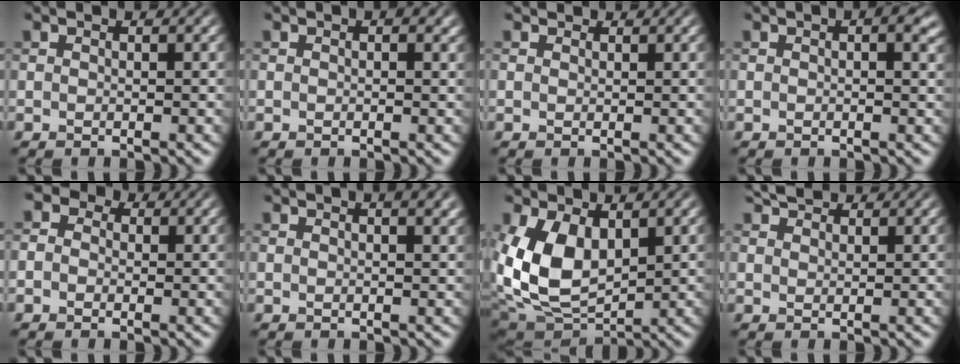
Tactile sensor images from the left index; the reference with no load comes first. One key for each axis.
{"total": 1.1, "fx": 0.4, "fy": 0.6, "fz": 0.9, "tx": -0.008, "ty": -0.002, "tz": 0.005}
{"total": 0.8, "fx": 0.7, "fy": 0.5, "fz": 0.2, "tx": -0.007, "ty": -0.005, "tz": 0.006}
{"total": 2.8, "fx": 1.1, "fy": 1.1, "fz": 2.3, "tx": -0.027, "ty": 0.000, "tz": 0.015}
{"total": 4.1, "fx": 1.2, "fy": 3.4, "fz": 2.0, "tx": -0.025, "ty": 0.020, "tz": -0.026}
{"total": 2.1, "fx": 1.1, "fy": 0.7, "fz": 1.7, "tx": -0.014, "ty": -0.002, "tz": 0.013}
{"total": 7.8, "fx": 1.4, "fy": 4.9, "fz": 5.9, "tx": -0.130, "ty": -0.016, "tz": 0.027}
{"total": 2.6, "fx": 2.3, "fy": 0.9, "fz": 0.8, "tx": -0.015, "ty": 0.008, "tz": 0.037}